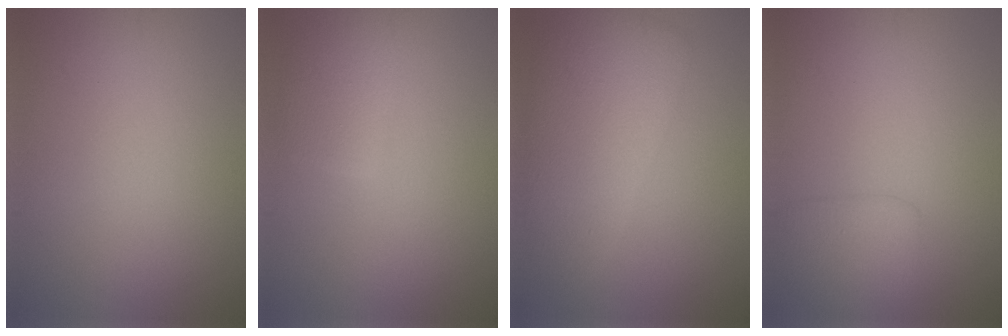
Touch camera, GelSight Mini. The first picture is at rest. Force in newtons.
{"total": 2.8, "press": 2.8, "slide": 0.3}
{"total": 6.3, "press": 6.3, "slide": 0.3}
{"total": 2.3, "press": 2.3, "slide": 0.1}